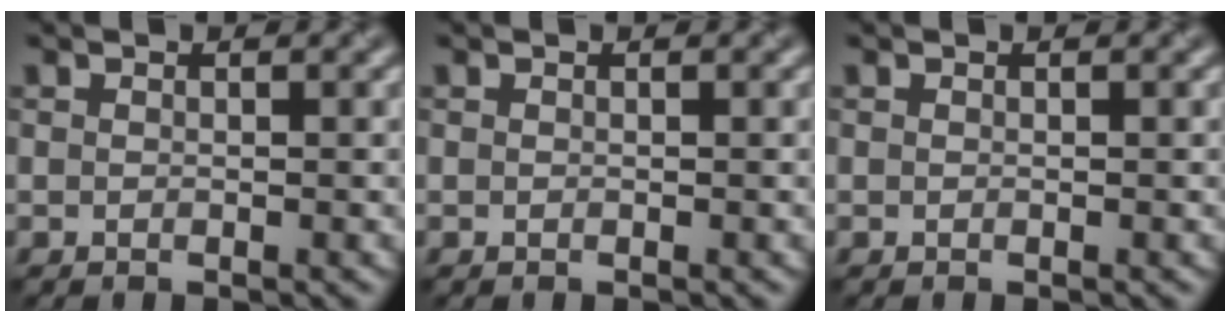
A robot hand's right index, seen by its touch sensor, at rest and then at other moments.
{"total": 0.0}
{"total": 0.0}